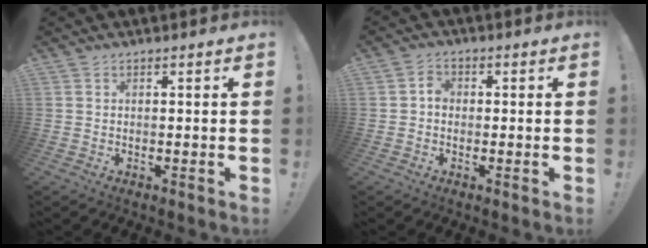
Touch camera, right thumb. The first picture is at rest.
{"total": 3.1, "force": [-0.7, 2.4, 1.8], "torque": [-0.025, 0.010, -0.016]}